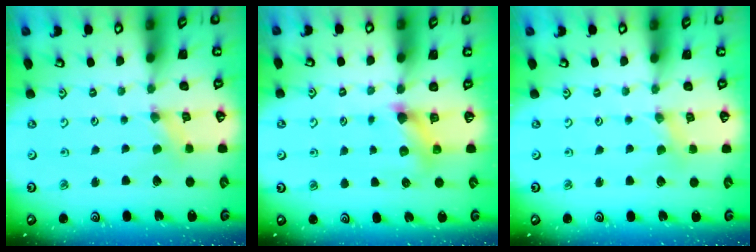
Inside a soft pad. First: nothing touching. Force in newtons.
{"total": 7.1, "press": 7.0, "slide": 0.7}
{"total": 0.7, "press": 0.7, "slide": 0.1}